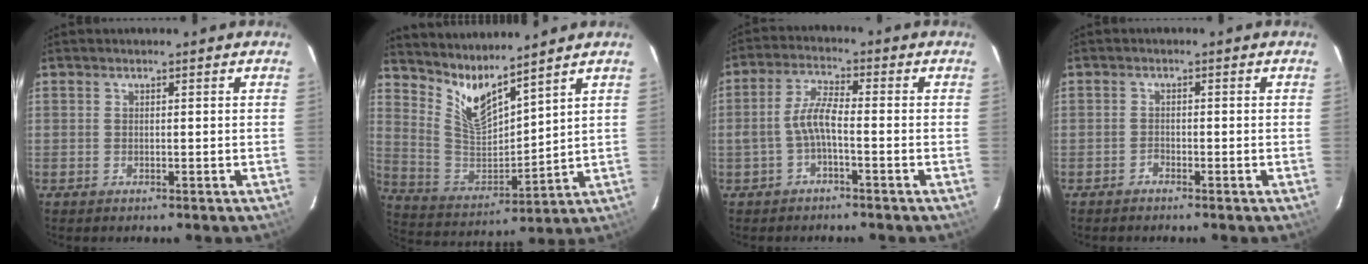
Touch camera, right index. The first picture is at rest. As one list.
[{"total": 9.8, "force": [8.2, 1.4, 5.1], "torque": [-0.110, -0.026, 0.170]}, {"total": 4.8, "force": [-1.8, 1.1, 4.3], "torque": [-0.094, 0.012, -0.034]}, {"total": 1.1, "force": [-1.0, 0.5, 0.0], "torque": [-0.001, 0.004, -0.020]}]